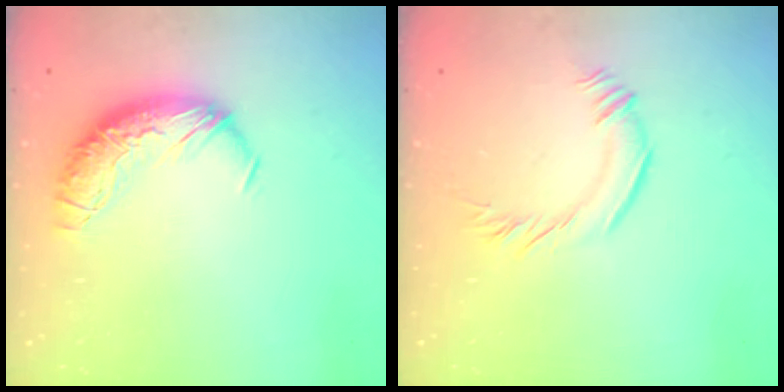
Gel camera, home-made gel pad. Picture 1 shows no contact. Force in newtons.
{"total": 1.8, "press": 1.6, "slide": 0.7}